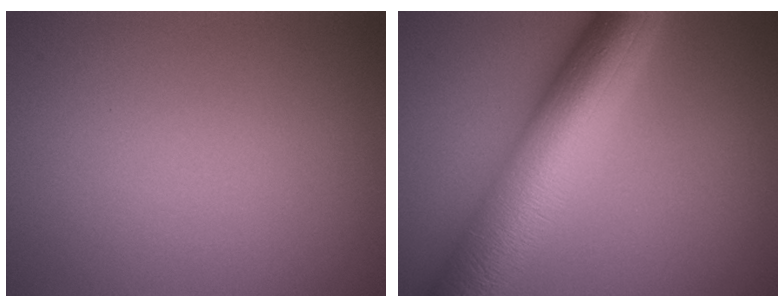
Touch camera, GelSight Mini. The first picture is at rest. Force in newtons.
{"total": 10.8, "press": 10.8, "slide": 0.2}